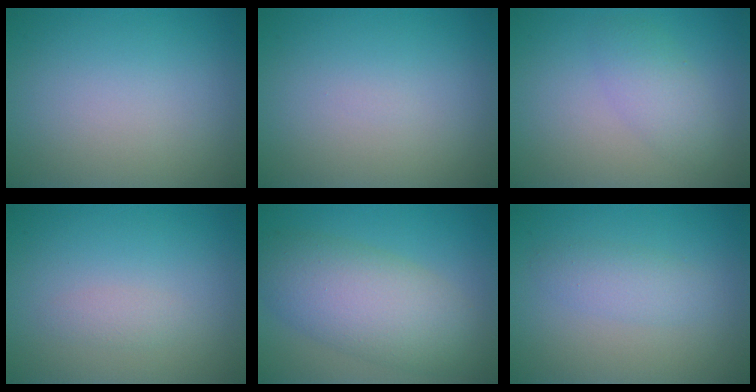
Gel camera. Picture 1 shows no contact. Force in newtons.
{"total": 0.0}
{"total": 2.5, "press": 2.5, "slide": 0.1}
{"total": 1.0, "press": 1.0, "slide": 0.0}
{"total": 7.5, "press": 7.5, "slide": 0.3}
{"total": 1.9, "press": 1.9, "slide": 0.1}